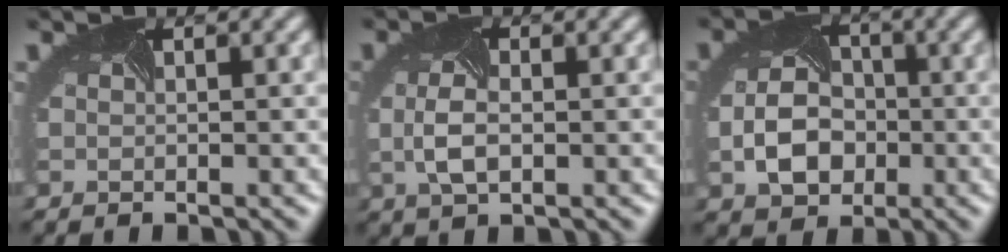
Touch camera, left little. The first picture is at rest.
{"total": 2.7, "force": [-0.2, 1.2, 2.5], "torque": [-0.065, -0.002, -0.003]}
{"total": 5.2, "force": [-1.1, 3.8, 3.4], "torque": [-0.073, -0.010, -0.014]}